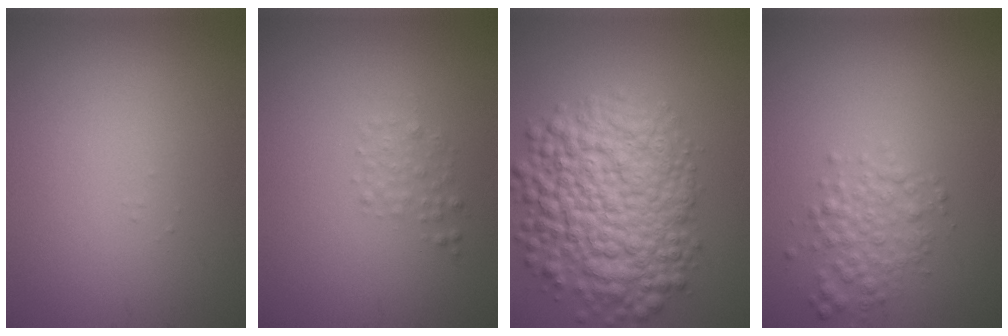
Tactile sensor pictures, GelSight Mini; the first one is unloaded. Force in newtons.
{"total": 1.4, "press": 1.4, "slide": 0.1}
{"total": 10.3, "press": 10.3, "slide": 0.4}
{"total": 2.8, "press": 2.8, "slide": 0.1}